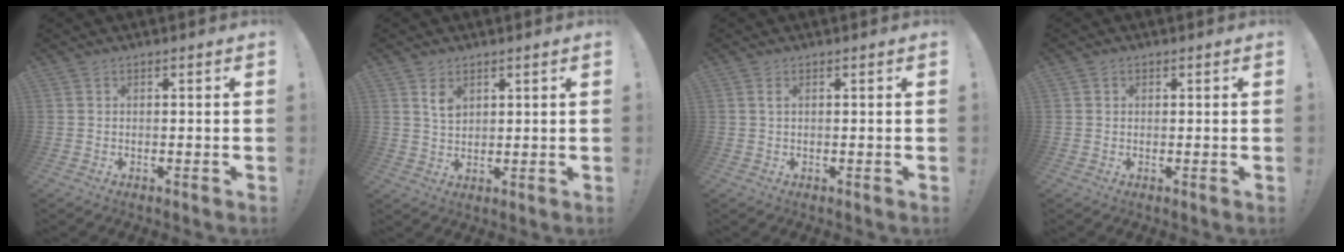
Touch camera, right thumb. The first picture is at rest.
{"total": 4.7, "force": [2.6, 2.9, 2.5], "torque": [-0.029, -0.015, 0.044]}
{"total": 1.3, "force": [0.4, 0.2, 1.2], "torque": [-0.019, 0.000, 0.005]}
{"total": 0.9, "force": [0.3, 0.9, 0.1], "torque": [0.002, 0.001, 0.005]}